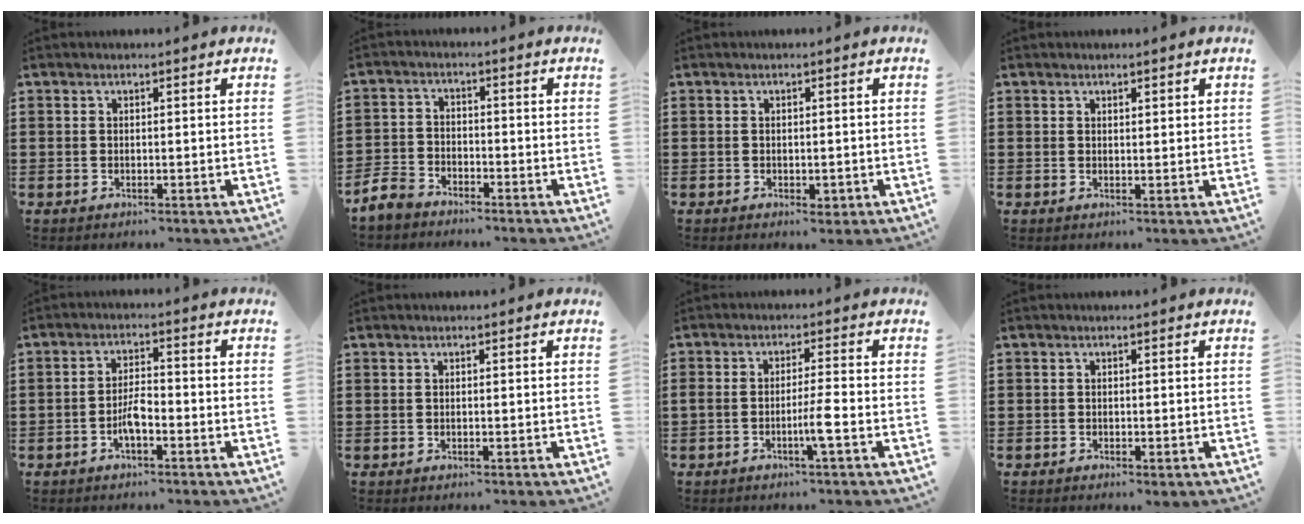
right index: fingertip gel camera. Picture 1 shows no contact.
{"total": 4.2, "force": [-3.8, 1.6, 0.9], "torque": [-0.048, -0.002, -0.087]}
{"total": 1.2, "force": [-0.5, 0.8, 0.7], "torque": [-0.015, 0.001, -0.010]}
{"total": 0.9, "force": [0.6, 0.4, 0.4], "torque": [0.000, 0.000, 0.010]}
{"total": 3.9, "force": [-1.8, 1.2, 3.3], "torque": [-0.072, 0.001, -0.037]}
{"total": 0.0}
{"total": 4.2, "force": [-1.8, 0.1, 3.8], "torque": [-0.074, -0.006, -0.036]}
{"total": 0.6, "force": [-0.4, 0.4, 0.0], "torque": [-0.001, 0.003, -0.011]}